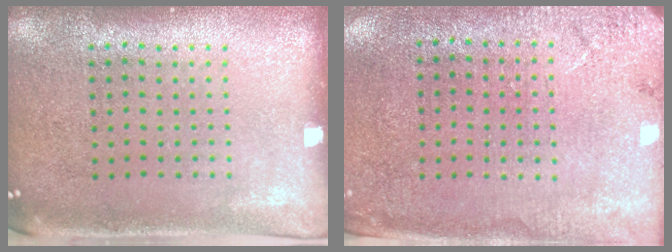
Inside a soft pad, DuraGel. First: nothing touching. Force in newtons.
{"total": 2.6, "press": 2.4, "slide": 0.9}